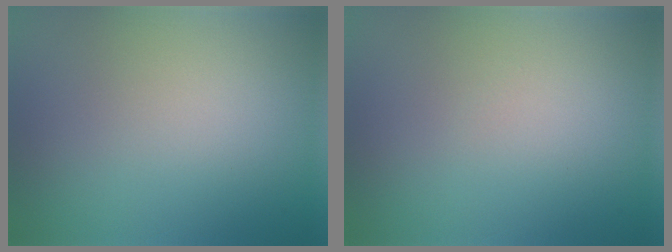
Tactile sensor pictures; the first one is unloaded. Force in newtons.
{"total": 0.0}